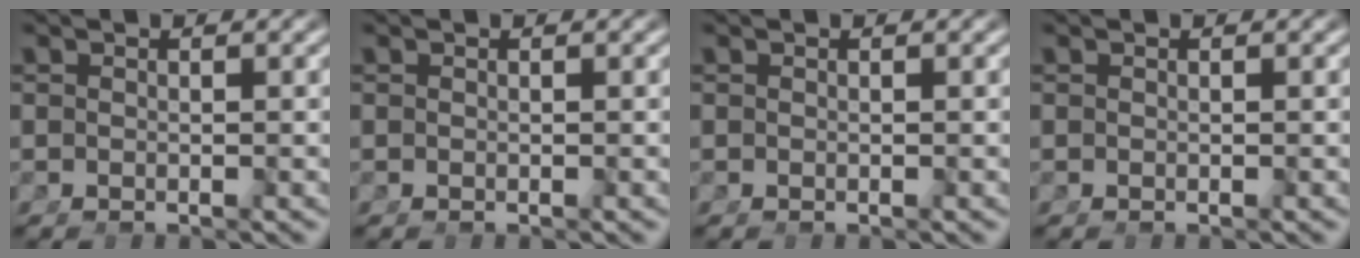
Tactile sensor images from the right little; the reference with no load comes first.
{"total": 0.0}
{"total": 0.0}
{"total": 0.0}